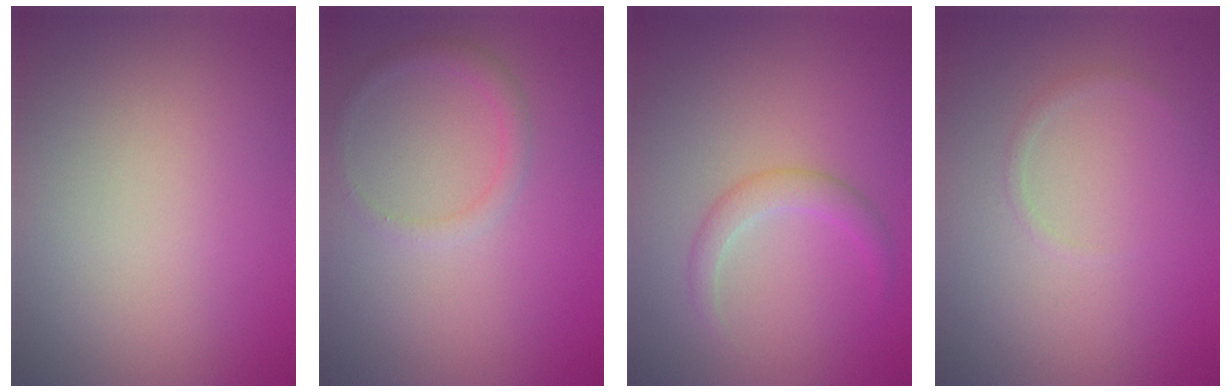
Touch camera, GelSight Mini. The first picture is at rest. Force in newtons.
{"total": 1.4, "press": 1.4, "slide": 0.2}
{"total": 2.0, "press": 2.0, "slide": 0.0}
{"total": 0.6, "press": 0.6, "slide": 0.1}